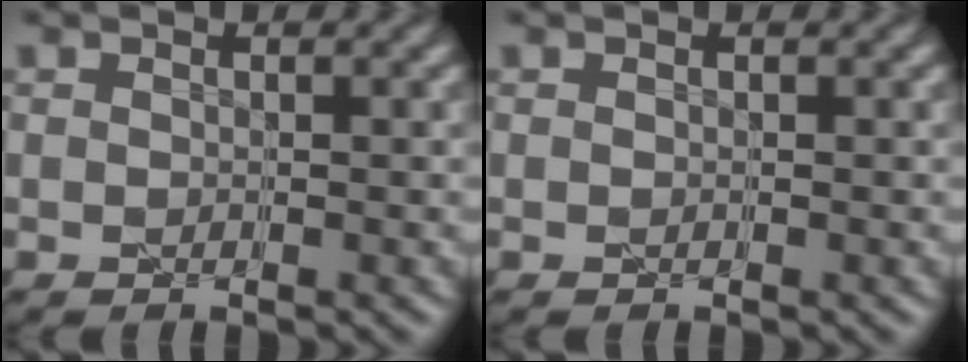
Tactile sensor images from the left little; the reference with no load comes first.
{"total": 0.0}